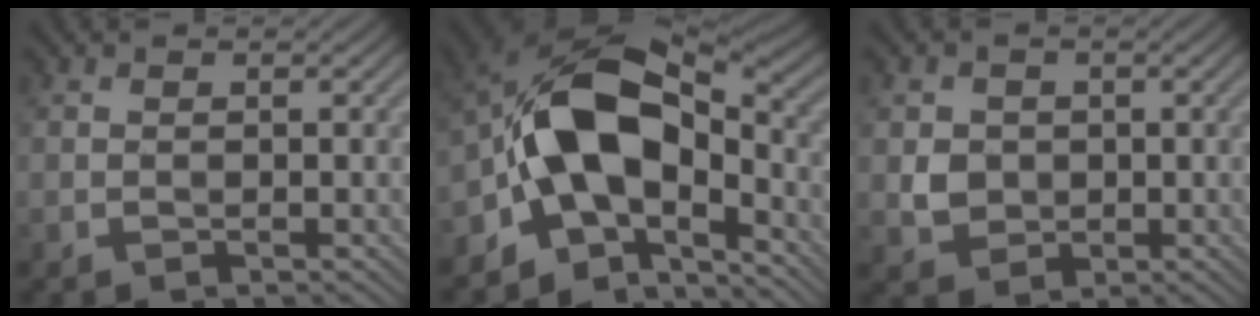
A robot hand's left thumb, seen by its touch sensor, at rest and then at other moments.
{"total": 12.4, "force": [-4.1, 7.8, 8.8], "torque": [-0.147, 0.009, -0.085]}
{"total": 3.4, "force": [0.1, 3.2, 1.3], "torque": [-0.041, -0.003, -0.002]}